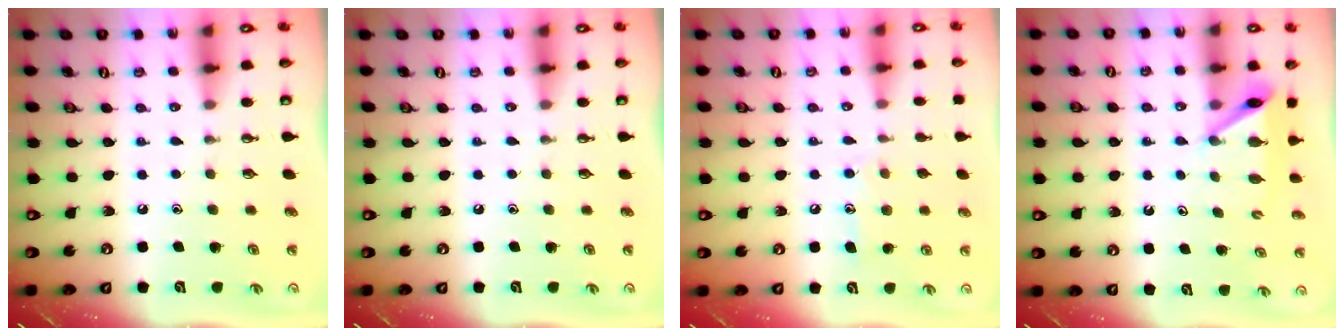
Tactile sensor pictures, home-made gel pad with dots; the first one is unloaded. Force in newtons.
{"total": 0.0}
{"total": 9.0, "press": 9.0, "slide": 0.6}
{"total": 6.7, "press": 6.7, "slide": 0.4}